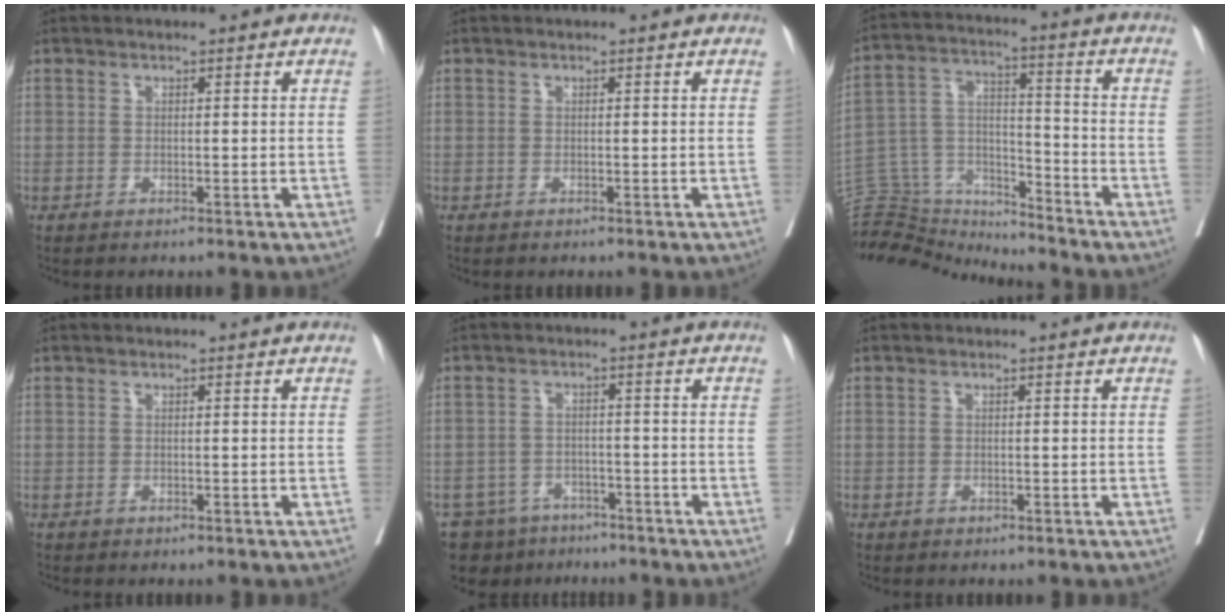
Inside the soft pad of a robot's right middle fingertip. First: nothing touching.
{"total": 0.0}
{"total": 12.7, "force": [-12.2, 3.4, 1.1], "torque": [-0.030, 0.067, -0.215]}
{"total": 0.0}
{"total": 7.3, "force": [-5.7, 4.6, 1.0], "torque": [-0.018, 0.007, -0.084]}
{"total": 0.8, "force": [-0.3, 0.7, 0.0], "torque": [-0.001, 0.005, -0.008]}